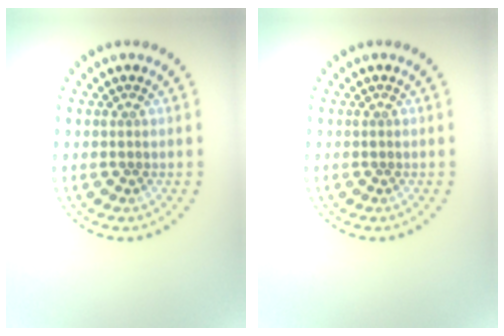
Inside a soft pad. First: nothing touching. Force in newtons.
{"total": 0.0}